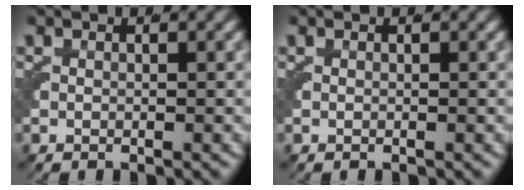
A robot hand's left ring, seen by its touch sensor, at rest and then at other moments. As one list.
[{"total": 0.0}]